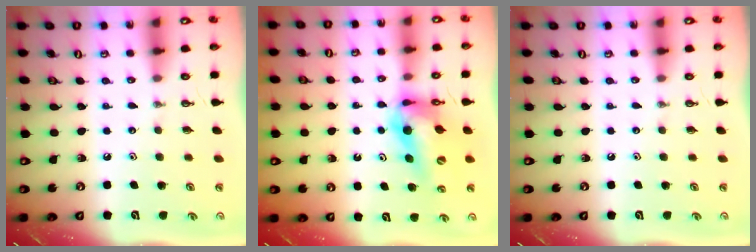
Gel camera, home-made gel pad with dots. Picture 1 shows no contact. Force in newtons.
{"total": 12.9, "press": 12.8, "slide": 1.1}
{"total": 0.0}